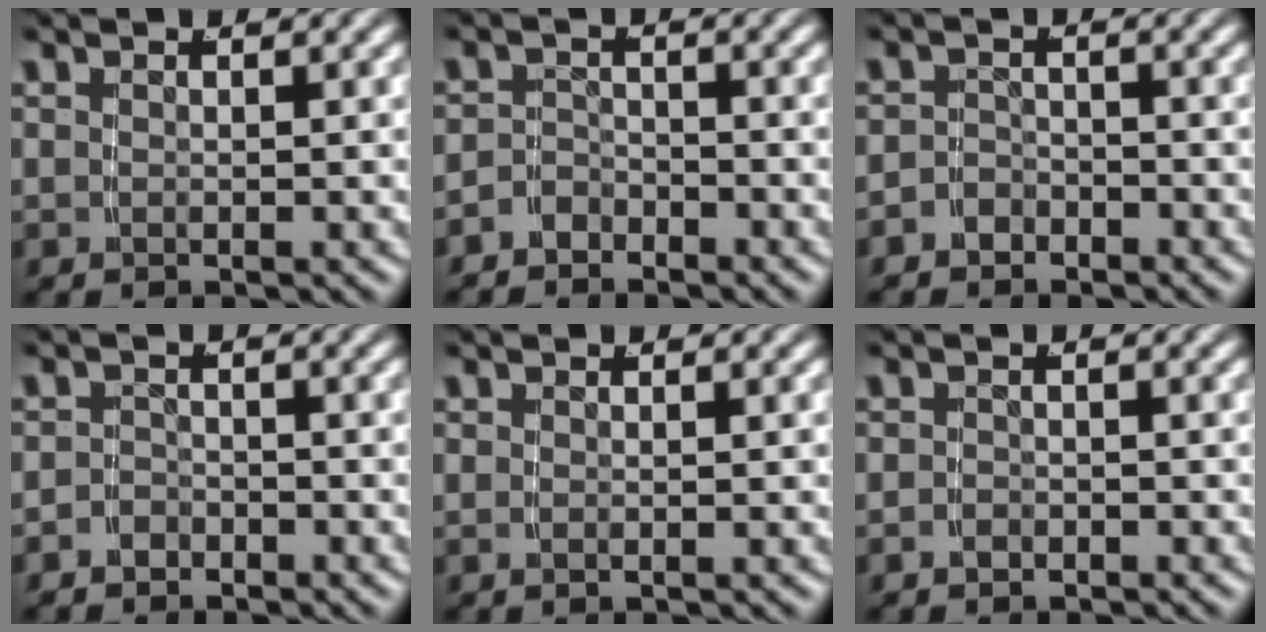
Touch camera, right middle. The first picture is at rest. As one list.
[{"total": 2.8, "force": [-2.5, 1.1, 0.1], "torque": [-0.004, -0.012, -0.040]}, {"total": 2.8, "force": [-2.4, 1.4, 0.0], "torque": [-0.002, -0.014, -0.037]}, {"total": 2.3, "force": [-2.1, 1.0, -0.1], "torque": [0.002, -0.012, -0.032]}, {"total": 0.6, "force": [-0.3, -0.3, 0.3], "torque": [-0.009, -0.006, -0.001]}, {"total": 1.2, "force": [-1.1, 0.2, 0.0], "torque": [-0.004, -0.009, -0.014]}]